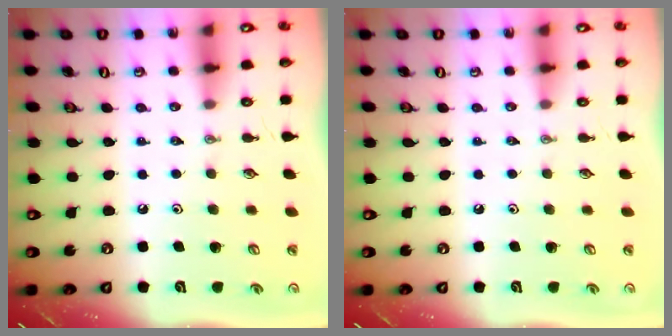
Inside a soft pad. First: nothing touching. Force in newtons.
{"total": 0.0}